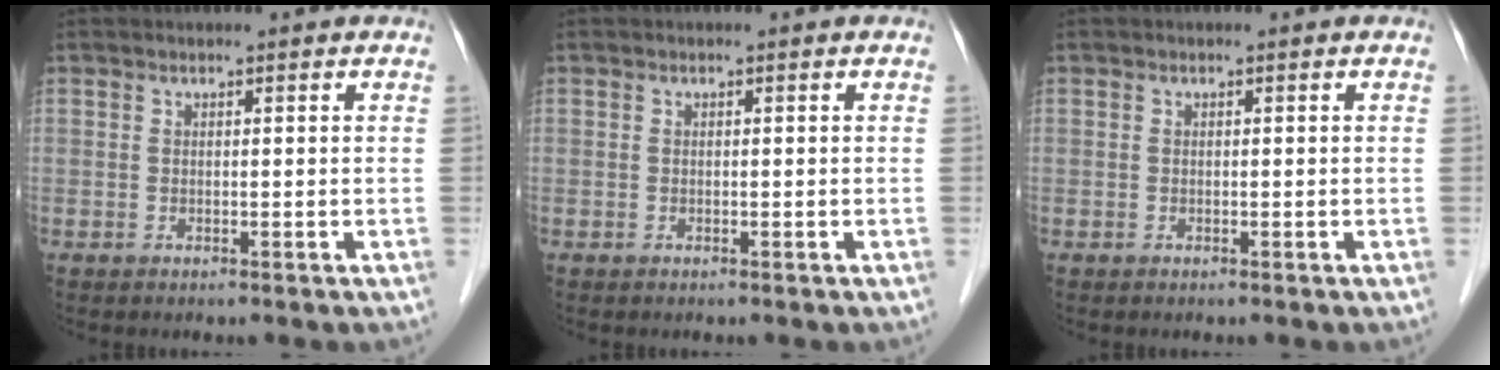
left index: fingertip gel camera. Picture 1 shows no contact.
{"total": 0.0}
{"total": 0.0}